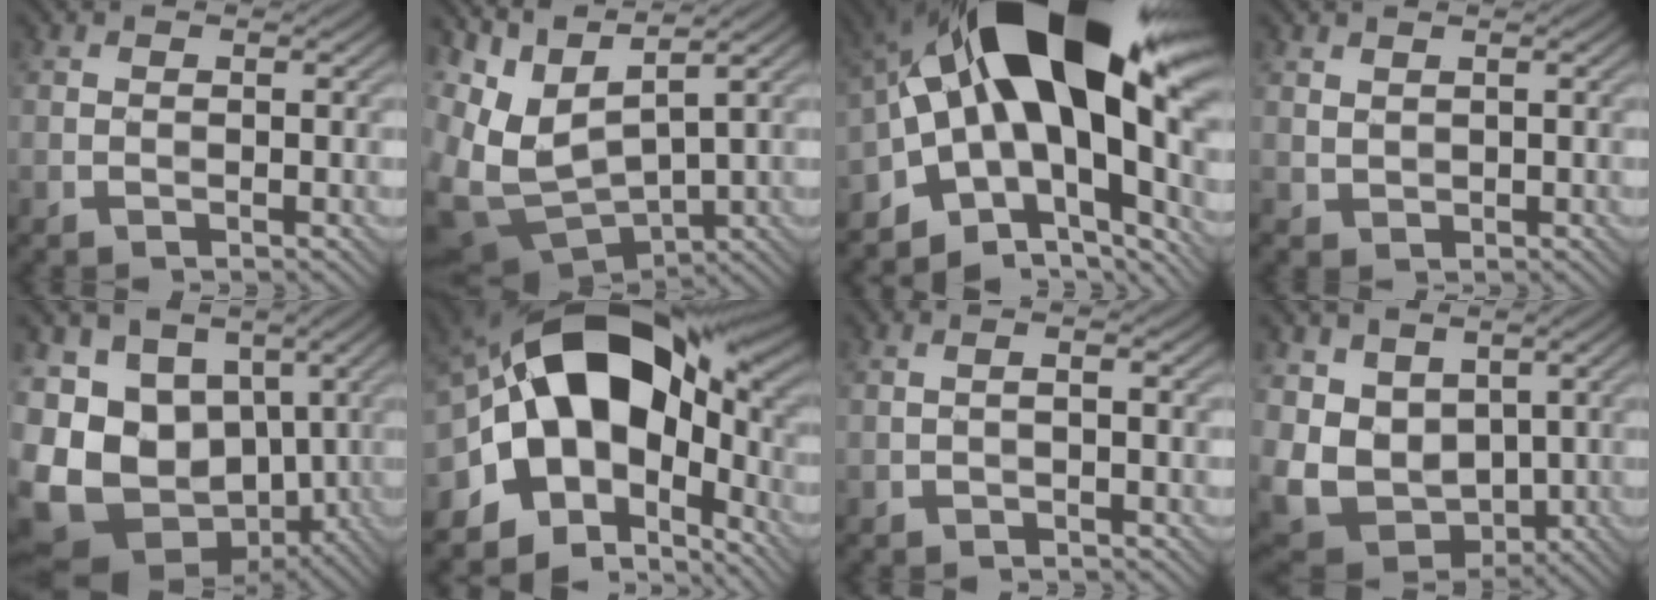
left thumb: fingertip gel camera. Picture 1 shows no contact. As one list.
[{"total": 8.8, "force": [2.2, 4.7, 7.1], "torque": [-0.182, -0.020, 0.066]}, {"total": 20.1, "force": [2.7, 11.0, 16.6], "torque": [-0.285, 0.004, 0.048]}, {"total": 1.1, "force": [0.9, 0.7, -0.1], "torque": [-0.001, -0.004, 0.023]}, {"total": 15.3, "force": [-1.0, 12.2, 9.2], "torque": [-0.214, -0.035, 0.007]}, {"total": 15.9, "force": [-0.5, 10.6, 11.8], "torque": [-0.191, 0.002, -0.014]}, {"total": 0.7, "force": [-0.3, 0.1, 0.6], "torque": [-0.009, 0.006, -0.008]}, {"total": 8.3, "force": [1.9, 6.7, 4.5], "torque": [-0.126, -0.024, 0.047]}]